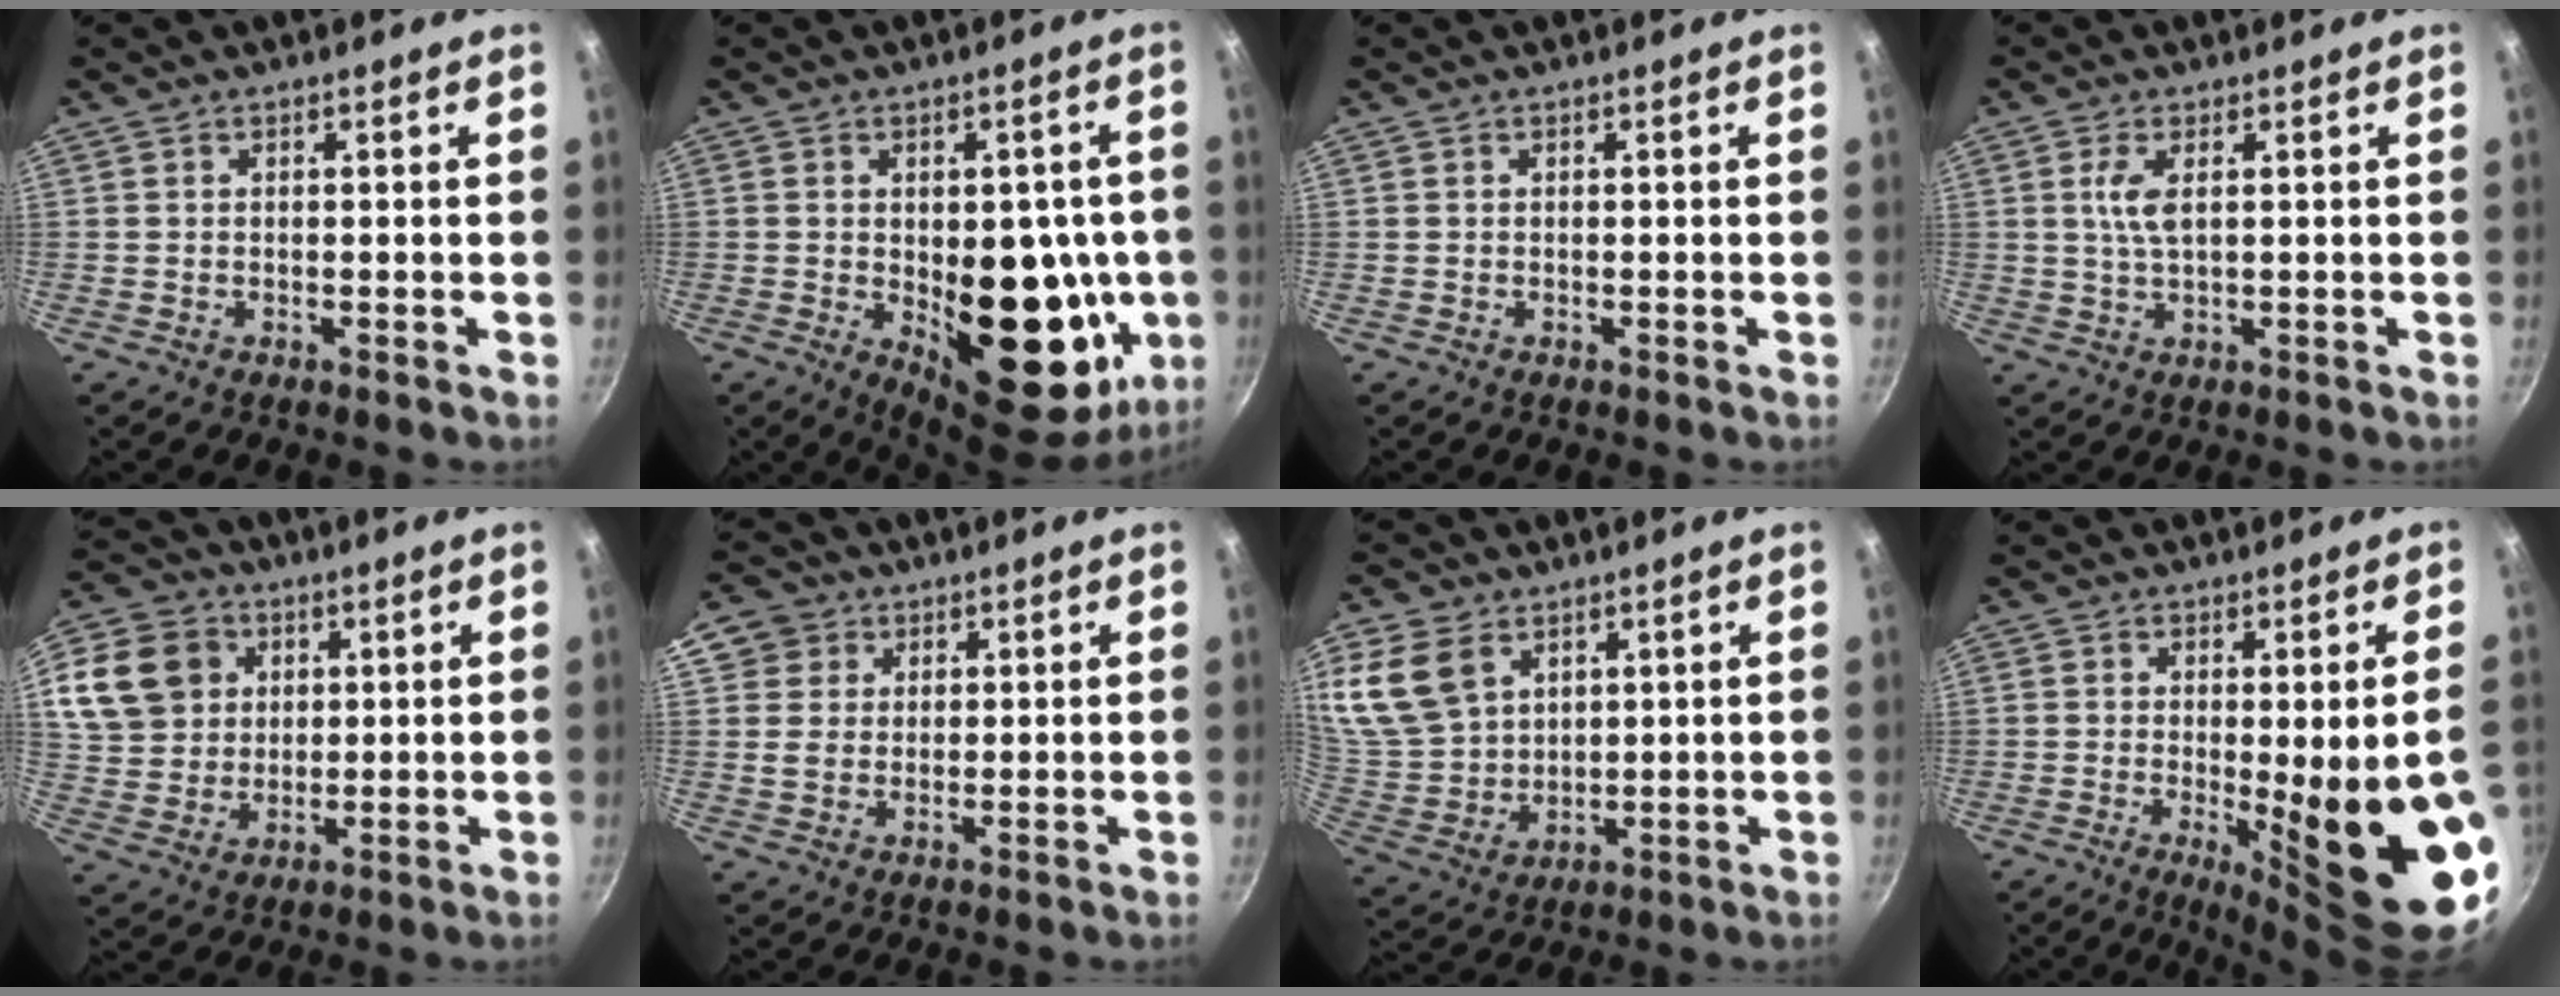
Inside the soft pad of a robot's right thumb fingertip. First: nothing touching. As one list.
[{"total": 21.8, "force": [-2.7, 11.4, 18.4], "torque": [-0.184, -0.015, -0.017]}, {"total": 0.0}, {"total": 4.0, "force": [1.1, 1.5, 3.5], "torque": [-0.074, -0.002, 0.022]}, {"total": 15.7, "force": [5.2, 13.0, 7.1], "torque": [-0.125, 0.002, 0.098]}, {"total": 6.1, "force": [2.4, 5.3, 1.5], "torque": [0.012, -0.001, 0.034]}, {"total": 14.5, "force": [6.6, 10.3, 7.7], "torque": [-0.149, -0.024, 0.146]}, {"total": 17.0, "force": [-2.9, 2.7, 16.5], "torque": [-0.203, -0.029, -0.022]}]